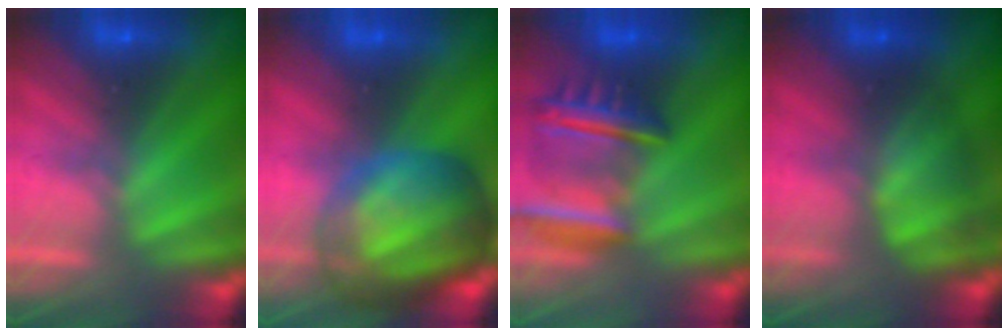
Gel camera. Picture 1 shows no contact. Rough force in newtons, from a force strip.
{"total": 7.7}
{"total": 7.6}
{"total": 2.1}